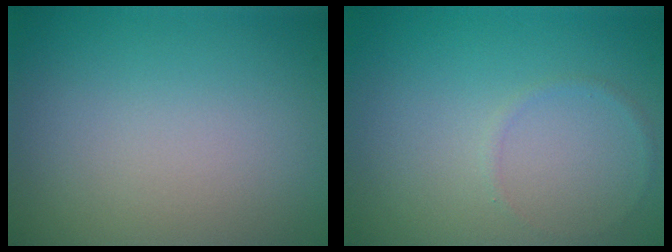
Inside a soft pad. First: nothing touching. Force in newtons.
{"total": 0.6, "press": 0.6, "slide": 0.1}